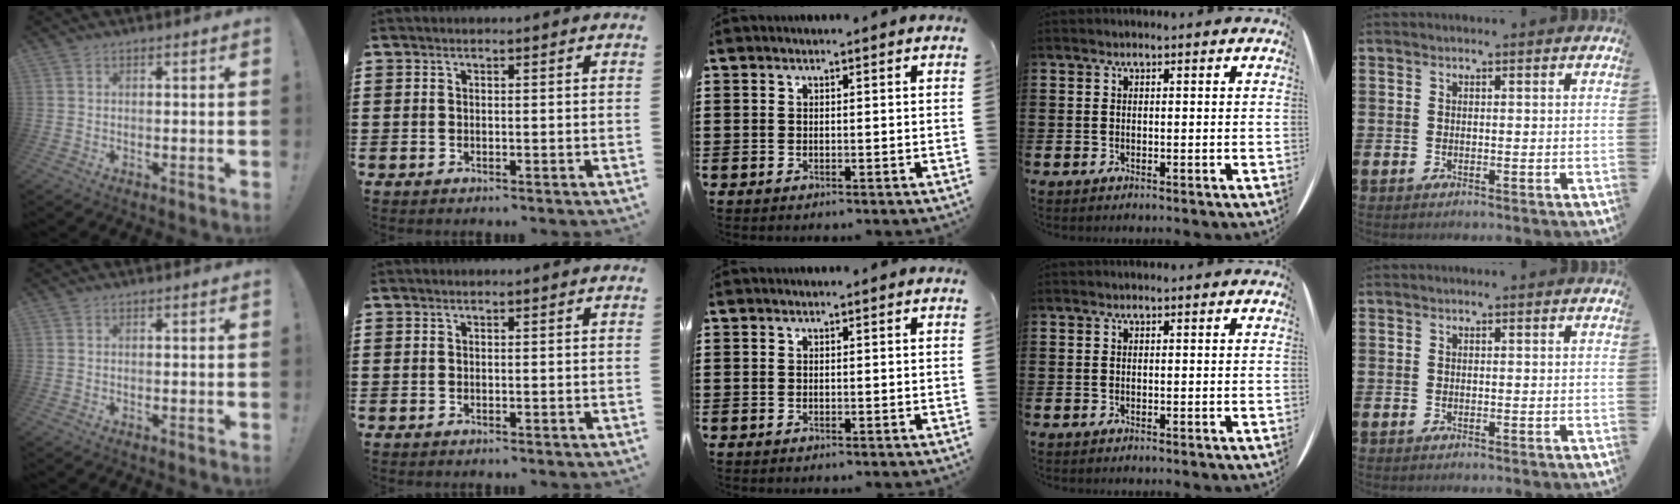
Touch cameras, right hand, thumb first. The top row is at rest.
{}